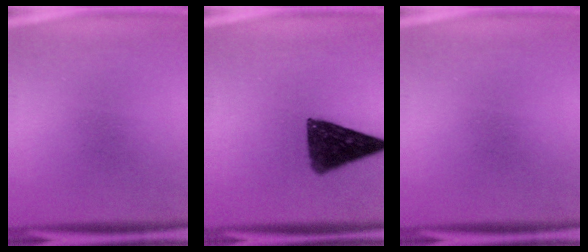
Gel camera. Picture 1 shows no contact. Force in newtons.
{"total": 11.7}
{"total": 0.0}